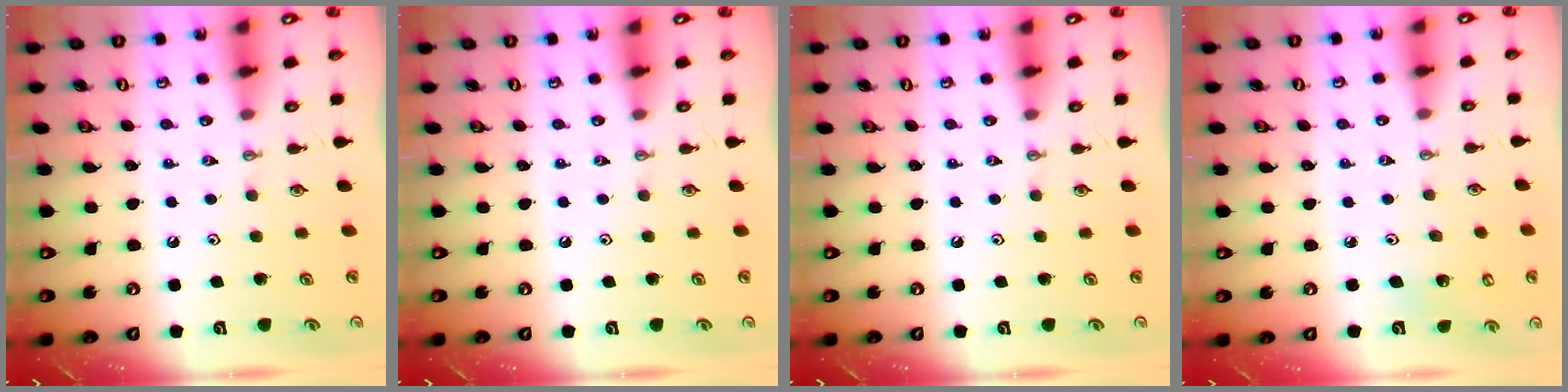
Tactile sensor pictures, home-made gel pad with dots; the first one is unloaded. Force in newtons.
{"total": 0.0}
{"total": 0.0}
{"total": 4.2, "press": 4.0, "slide": 1.1}